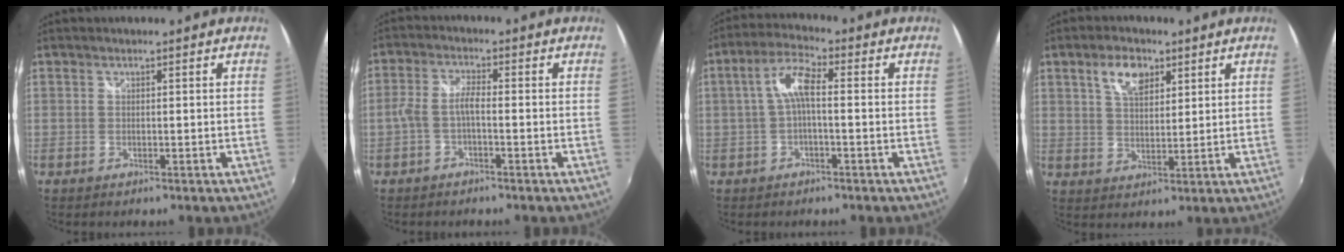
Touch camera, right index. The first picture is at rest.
{"total": 3.5, "force": [-1.5, 0.6, 3.0], "torque": [-0.073, 0.008, -0.030]}
{"total": 5.7, "force": [-0.3, 1.5, 5.5], "torque": [-0.116, 0.017, -0.005]}
{"total": 6.6, "force": [3.6, 3.5, 4.3], "torque": [-0.074, 0.012, 0.065]}